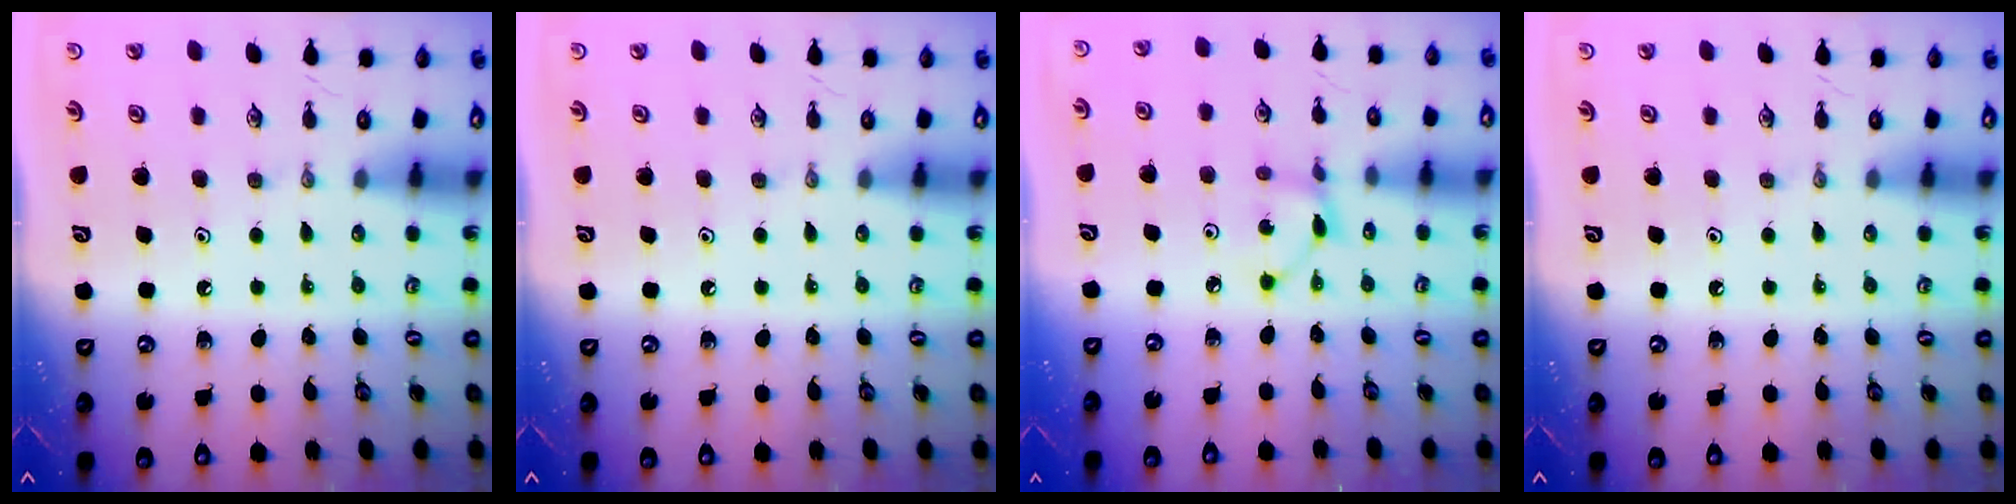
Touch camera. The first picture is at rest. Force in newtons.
{"total": 0.0}
{"total": 2.7, "press": 2.7, "slide": 0.1}
{"total": 0.0}